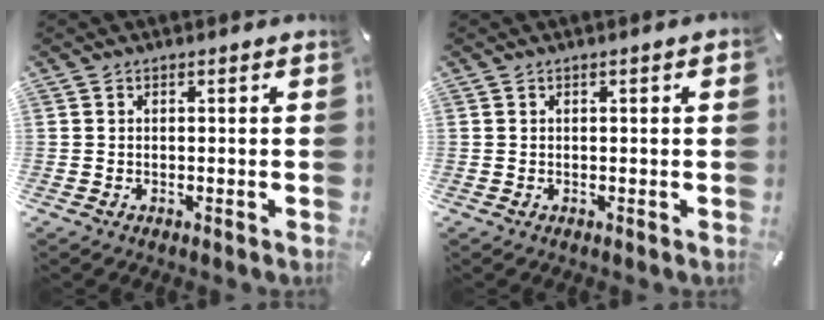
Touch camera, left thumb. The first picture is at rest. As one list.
[{"total": 1.0, "force": [0.2, 0.1, 1.0], "torque": [-0.018, 0.000, 0.002]}]